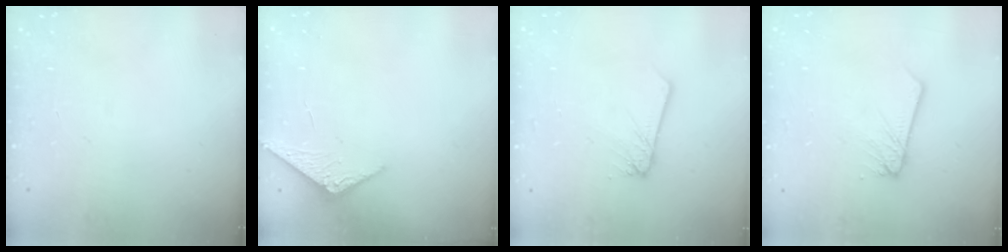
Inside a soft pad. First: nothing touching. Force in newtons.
{"total": 2.4, "press": 2.4, "slide": 0.3}
{"total": 2.0, "press": 2.0, "slide": 0.1}
{"total": 2.5, "press": 2.5, "slide": 0.3}